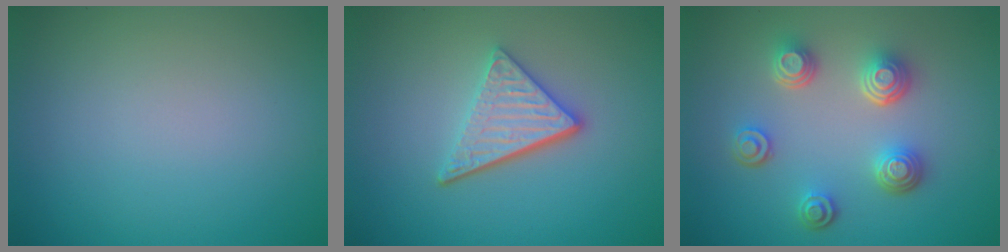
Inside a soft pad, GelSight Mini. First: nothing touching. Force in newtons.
{"total": 3.9, "press": 3.1, "slide": 2.4}
{"total": 4.4, "press": 3.4, "slide": 2.8}